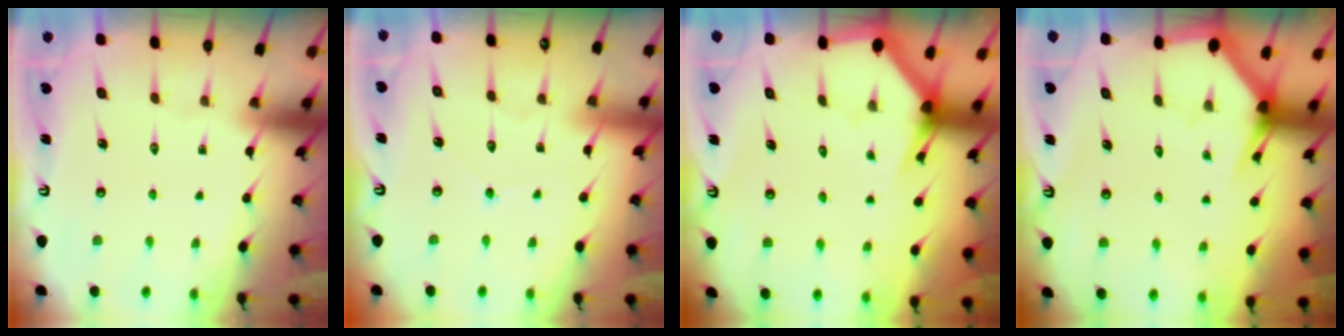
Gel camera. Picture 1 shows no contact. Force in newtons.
{"total": 3.8, "press": 3.8, "slide": 0.4}
{"total": 3.1, "press": 3.1, "slide": 0.1}
{"total": 3.0, "press": 3.0, "slide": 0.1}